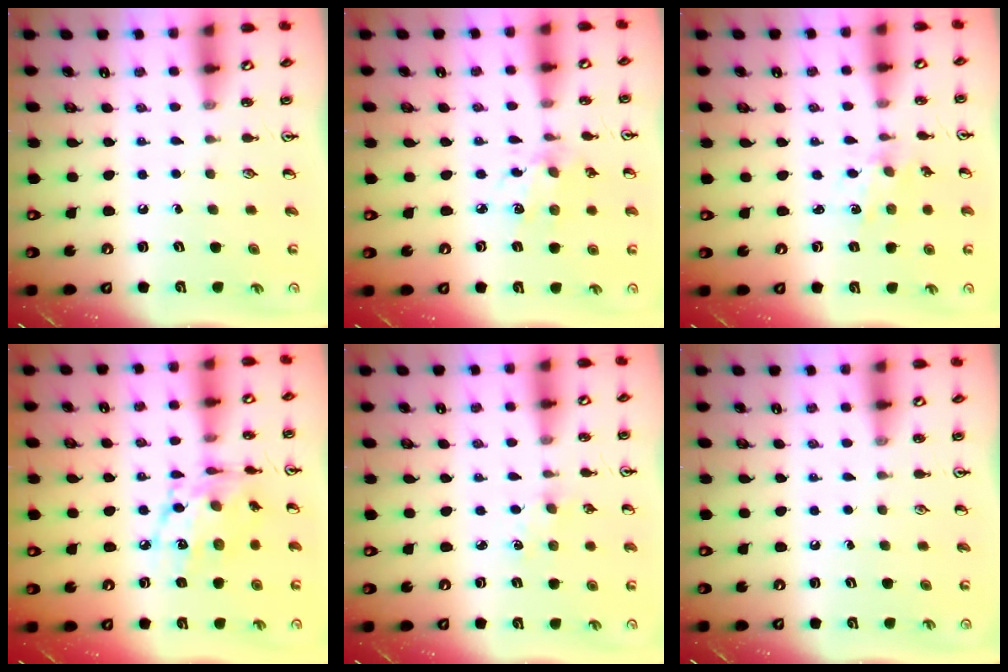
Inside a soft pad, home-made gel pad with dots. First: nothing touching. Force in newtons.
{"total": 5.3, "press": 5.2, "slide": 0.5}
{"total": 1.1, "press": 1.1, "slide": 0.3}
{"total": 13.2, "press": 13.1, "slide": 0.6}
{"total": 1.3, "press": 1.3, "slide": 0.2}
{"total": 0.0}